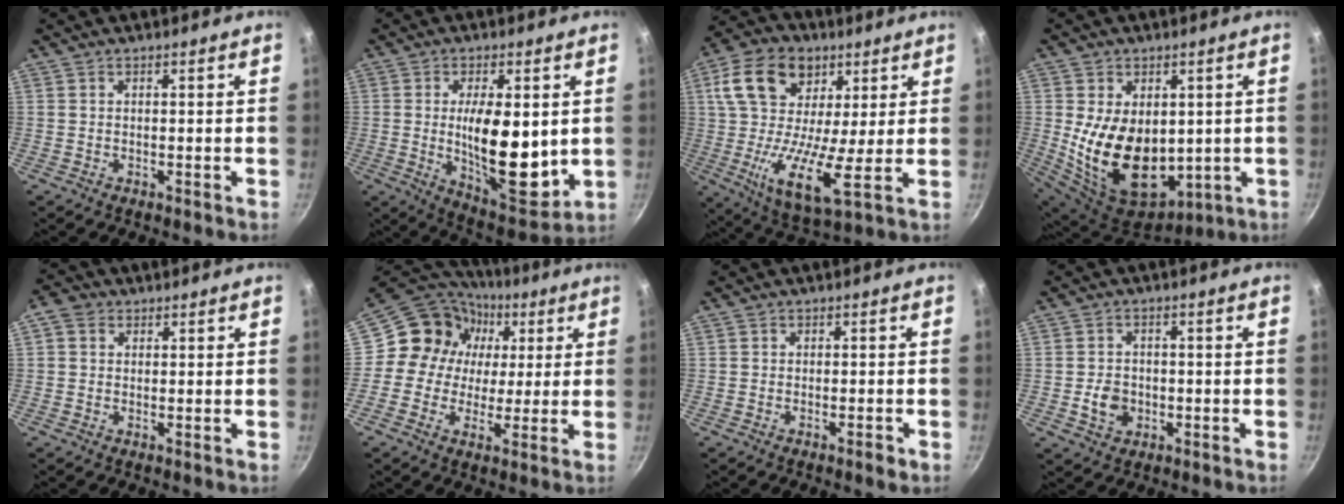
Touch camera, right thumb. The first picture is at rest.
{"total": 16.8, "force": [0.4, 7.3, 15.1], "torque": [-0.219, -0.033, 0.017]}
{"total": 18.9, "force": [5.2, 11.2, 14.3], "torque": [-0.242, -0.018, 0.074]}
{"total": 19.0, "force": [0.4, 13.0, 13.9], "torque": [-0.229, -0.029, 0.038]}
{"total": 3.2, "force": [0.9, 2.7, 1.4], "torque": [-0.017, 0.003, 0.007]}
{"total": 14.2, "force": [3.2, 12.5, 5.8], "torque": [-0.071, 0.004, 0.028]}
{"total": 1.6, "force": [-0.9, 0.5, 1.2], "torque": [-0.019, 0.010, -0.015]}
{"total": 4.9, "force": [-1.1, 4.0, 2.6], "torque": [-0.032, 0.010, -0.016]}